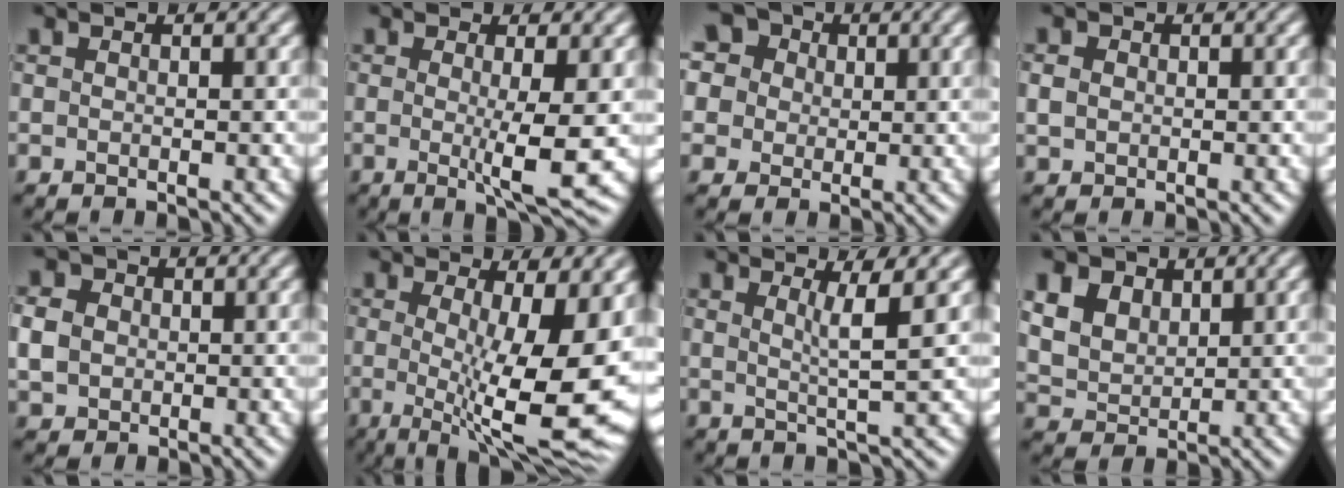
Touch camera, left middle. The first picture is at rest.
{"total": 4.5, "force": [-0.3, 0.5, 4.5], "torque": [-0.076, -0.009, -0.002]}
{"total": 10.5, "force": [5.4, 7.8, 4.6], "torque": [-0.099, 0.043, 0.058]}
{"total": 1.0, "force": [0.3, 0.9, 0.2], "torque": [-0.007, 0.005, 0.005]}
{"total": 2.8, "force": [0.4, 2.6, 1.1], "torque": [-0.037, 0.012, 0.009]}
{"total": 13.1, "force": [-0.8, 3.5, 12.6], "torque": [-0.160, -0.009, -0.008]}
{"total": 3.1, "force": [1.1, 0.4, 2.8], "torque": [-0.046, 0.000, 0.019]}
{"total": 9.1, "force": [4.9, 6.5, 4.1], "torque": [-0.123, 0.030, 0.080]}